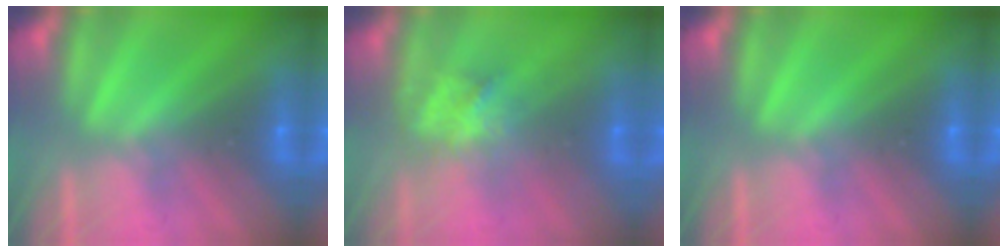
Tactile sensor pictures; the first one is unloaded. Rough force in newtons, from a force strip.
{"total": 2.8}
{"total": 0.0}